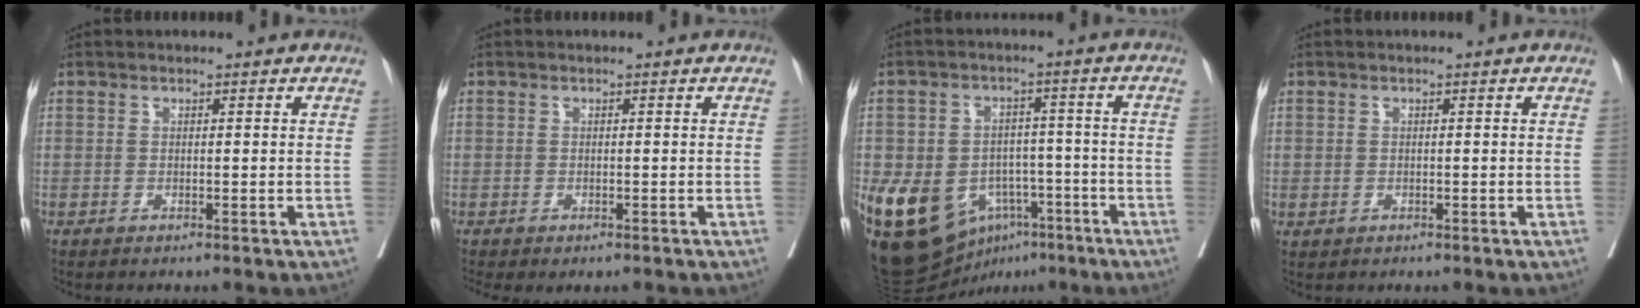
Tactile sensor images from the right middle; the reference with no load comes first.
{"total": 1.9, "force": [-1.3, 1.2, 0.7], "torque": [-0.005, 0.000, -0.019]}
{"total": 15.8, "force": [-7.4, 11.3, 8.2], "torque": [-0.153, 0.017, -0.105]}
{"total": 0.7, "force": [-0.1, 0.6, 0.3], "torque": [-0.010, 0.000, 0.004]}